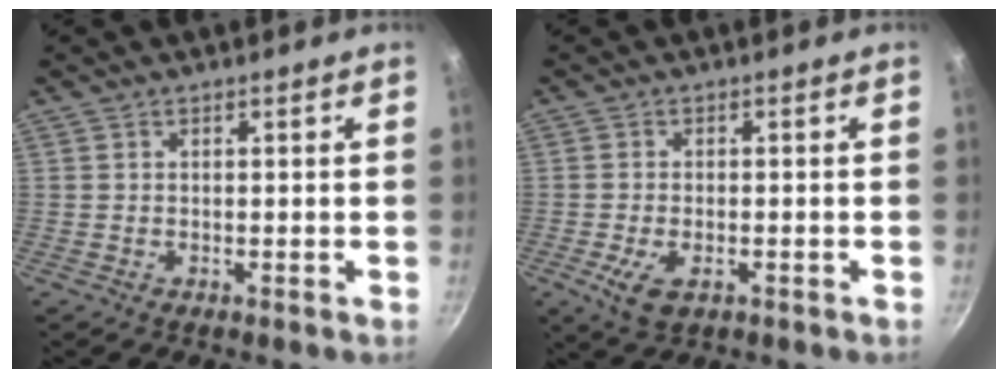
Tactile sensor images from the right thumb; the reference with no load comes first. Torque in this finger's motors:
{"motor_torque": [-0.21, 0.35, 0.33, 0.41, 0.05]}